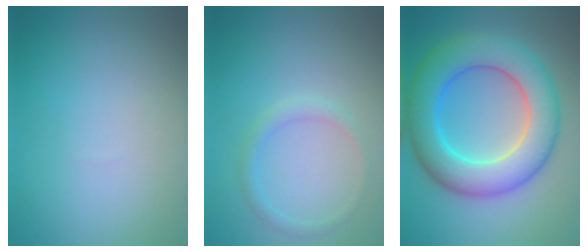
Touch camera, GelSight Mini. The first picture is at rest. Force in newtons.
{"total": 1.2, "press": 1.2, "slide": 0.0}
{"total": 8.7, "press": 8.7, "slide": 0.2}